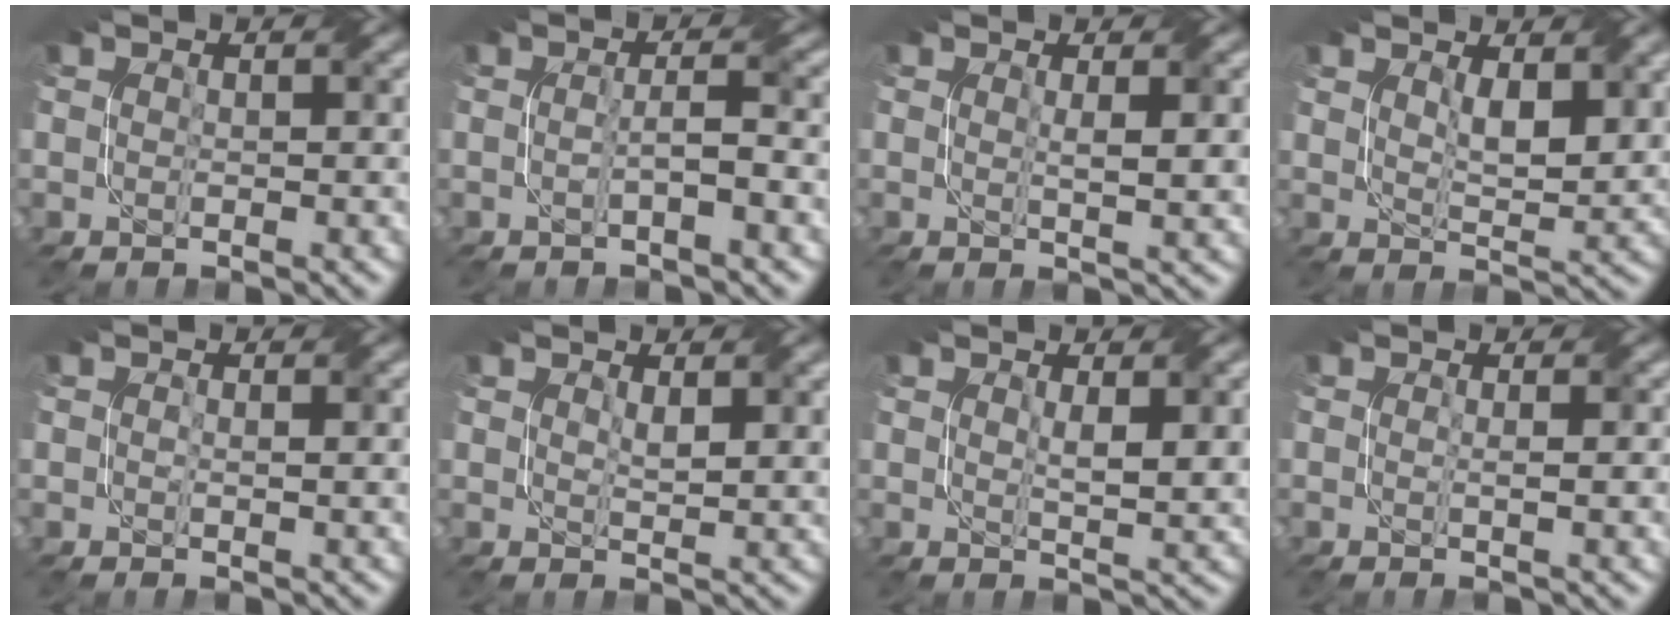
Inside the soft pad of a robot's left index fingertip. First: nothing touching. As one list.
[{"total": 2.5, "force": [-0.4, 0.3, 2.4], "torque": [-0.039, 0.006, -0.015]}, {"total": 2.9, "force": [0.6, 0.5, 2.8], "torque": [-0.038, 0.001, 0.008]}, {"total": 3.5, "force": [1.7, 1.2, 2.8], "torque": [-0.058, -0.006, 0.036]}, {"total": 1.3, "force": [0.3, 0.4, 1.2], "torque": [-0.021, -0.002, 0.007]}, {"total": 1.9, "force": [1.1, 0.6, 1.4], "torque": [-0.028, -0.003, 0.023]}, {"total": 3.0, "force": [1.0, 0.5, 2.8], "torque": [-0.050, -0.002, 0.020]}, {"total": 2.2, "force": [0.2, 0.4, 2.2], "torque": [-0.029, 0.000, -0.001]}]